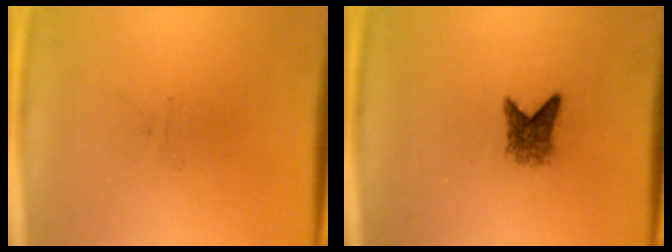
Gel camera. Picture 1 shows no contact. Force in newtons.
{"total": 2.6}